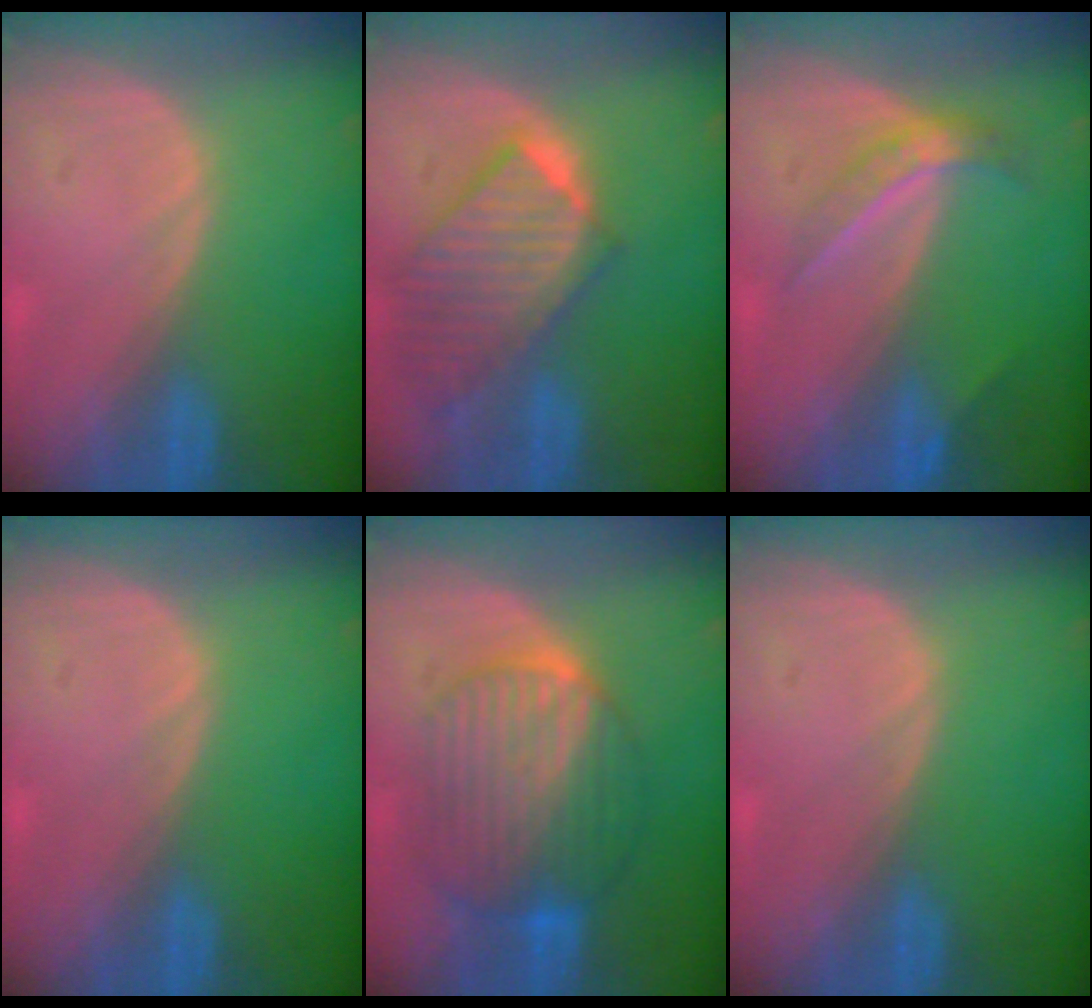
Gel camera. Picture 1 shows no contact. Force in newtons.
{"total": 9.8, "press": 8.6, "slide": 4.6}
{"total": 4.6, "press": 4.0, "slide": 2.3}
{"total": 0.0}
{"total": 10.2, "press": 10.2, "slide": 0.8}
{"total": 0.0}